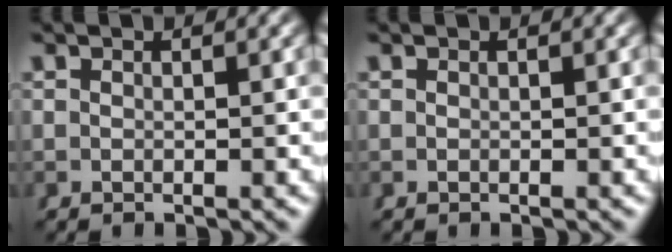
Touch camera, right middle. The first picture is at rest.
{"total": 0.0}